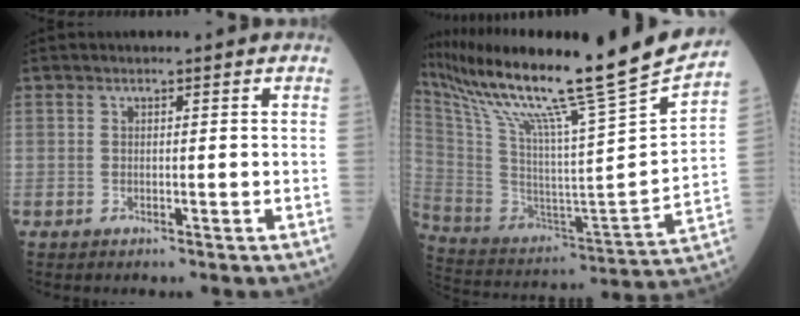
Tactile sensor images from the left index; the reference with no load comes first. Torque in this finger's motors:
{"motor_torque": [0.68, -0.90, 0.42, 0.18]}